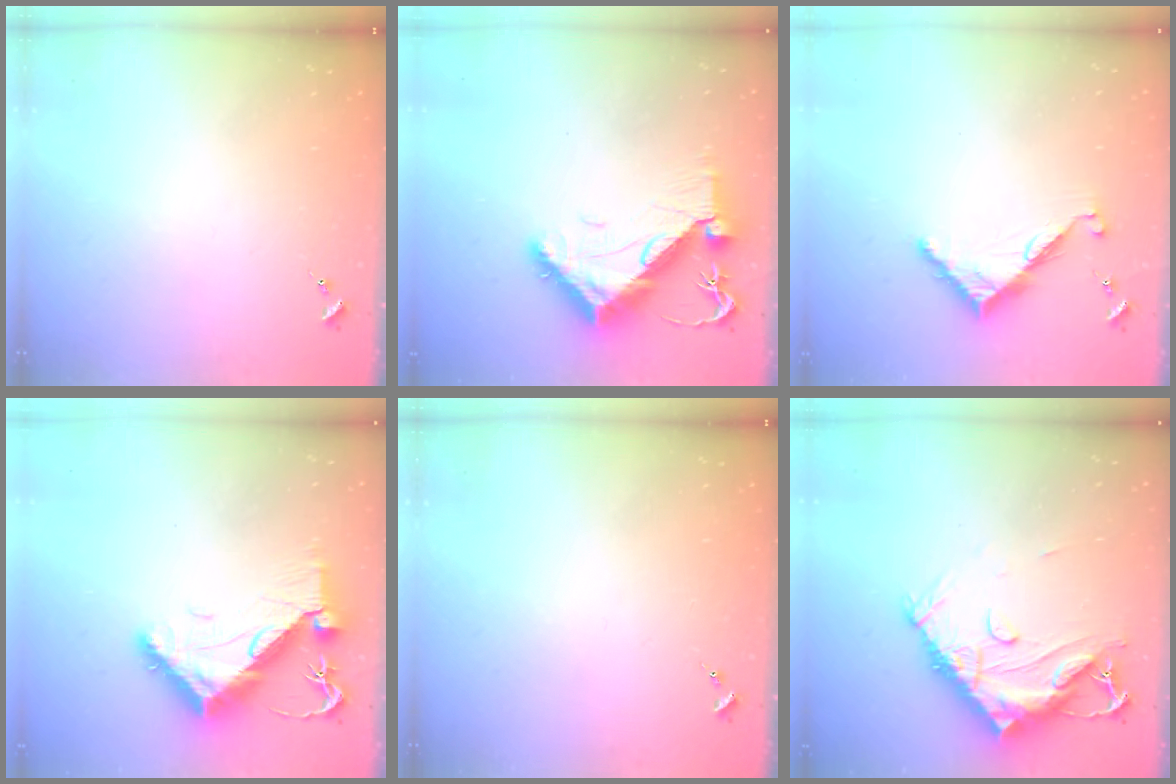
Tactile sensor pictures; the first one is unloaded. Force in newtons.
{"total": 10.8, "press": 10.8, "slide": 1.3}
{"total": 7.7, "press": 7.7, "slide": 0.2}
{"total": 10.8, "press": 10.8, "slide": 1.3}
{"total": 0.0}
{"total": 14.9, "press": 14.8, "slide": 1.4}